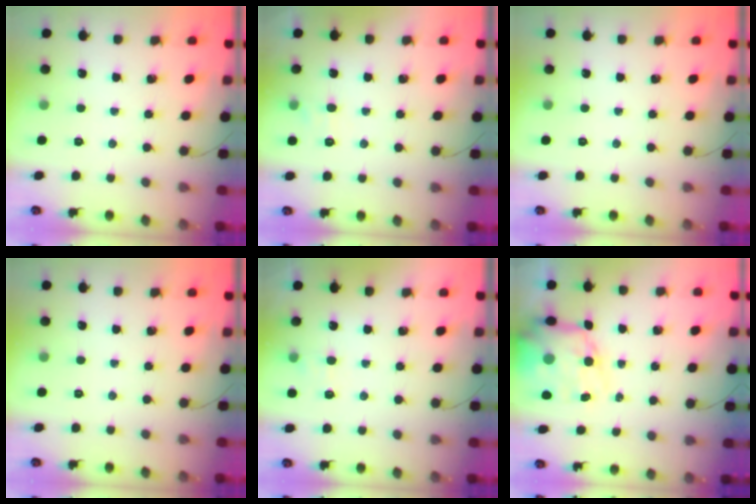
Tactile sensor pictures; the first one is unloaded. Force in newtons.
{"total": 6.1, "press": 6.0, "slide": 1.3}
{"total": 0.0}
{"total": 0.0}
{"total": 6.5, "press": 6.4, "slide": 1.4}
{"total": 13.7, "press": 13.3, "slide": 3.5}